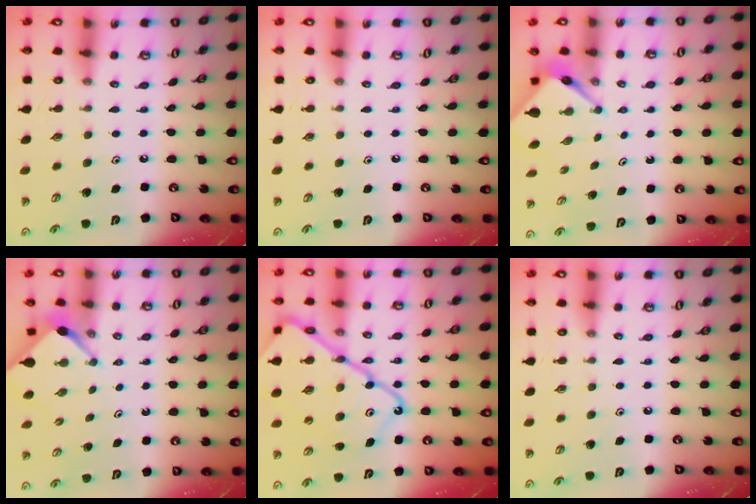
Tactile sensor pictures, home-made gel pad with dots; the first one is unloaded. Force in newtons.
{"total": 0.0}
{"total": 3.9, "press": 3.9, "slide": 0.2}
{"total": 2.5, "press": 2.5, "slide": 0.3}
{"total": 22.4, "press": 22.3, "slide": 2.2}
{"total": 0.0}